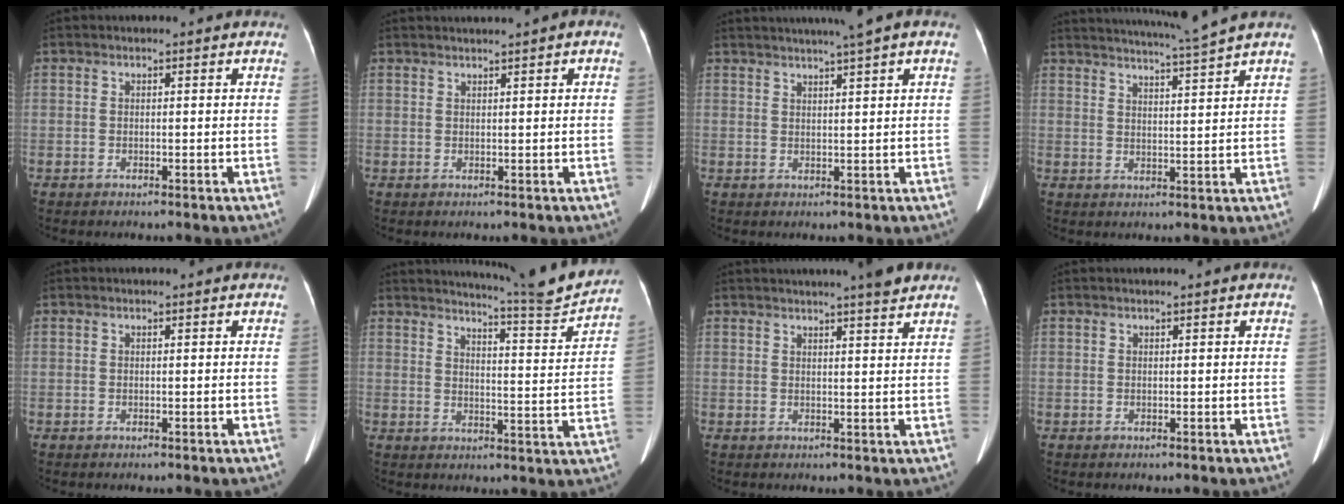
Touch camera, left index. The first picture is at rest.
{"total": 1.8, "force": [1.2, -0.1, 1.4], "torque": [-0.026, 0.016, 0.019]}
{"total": 6.6, "force": [4.8, -0.7, 4.6], "torque": [-0.069, 0.022, 0.065]}
{"total": 8.4, "force": [7.5, -2.5, 2.9], "torque": [-0.049, -0.021, 0.114]}
{"total": 0.0}
{"total": 12.1, "force": [11.6, -2.1, 2.5], "torque": [-0.050, -0.053, 0.158]}
{"total": 6.0, "force": [5.2, -0.7, 3.0], "torque": [-0.042, 0.003, 0.061]}
{"total": 0.7, "force": [-0.7, -0.1, -0.2], "torque": [0.000, 0.007, -0.001]}